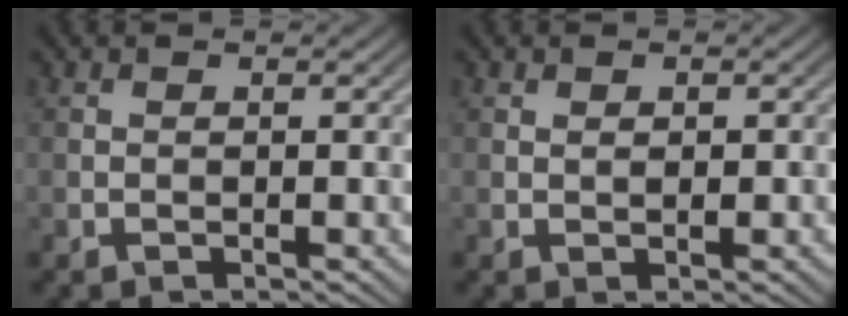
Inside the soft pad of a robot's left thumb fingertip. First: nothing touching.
{"total": 1.1, "force": [0.2, 0.7, 0.9], "torque": [-0.011, 0.000, 0.005]}